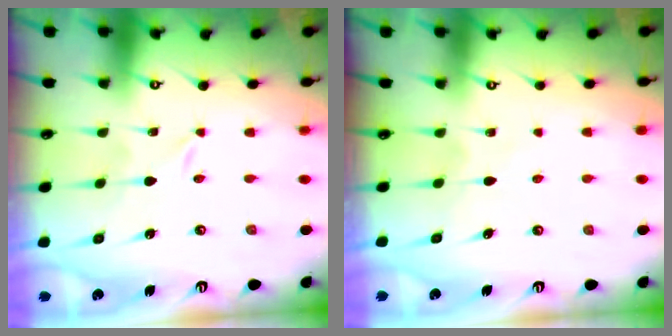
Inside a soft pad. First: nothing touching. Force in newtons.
{"total": 5.1, "press": 5.1, "slide": 0.5}